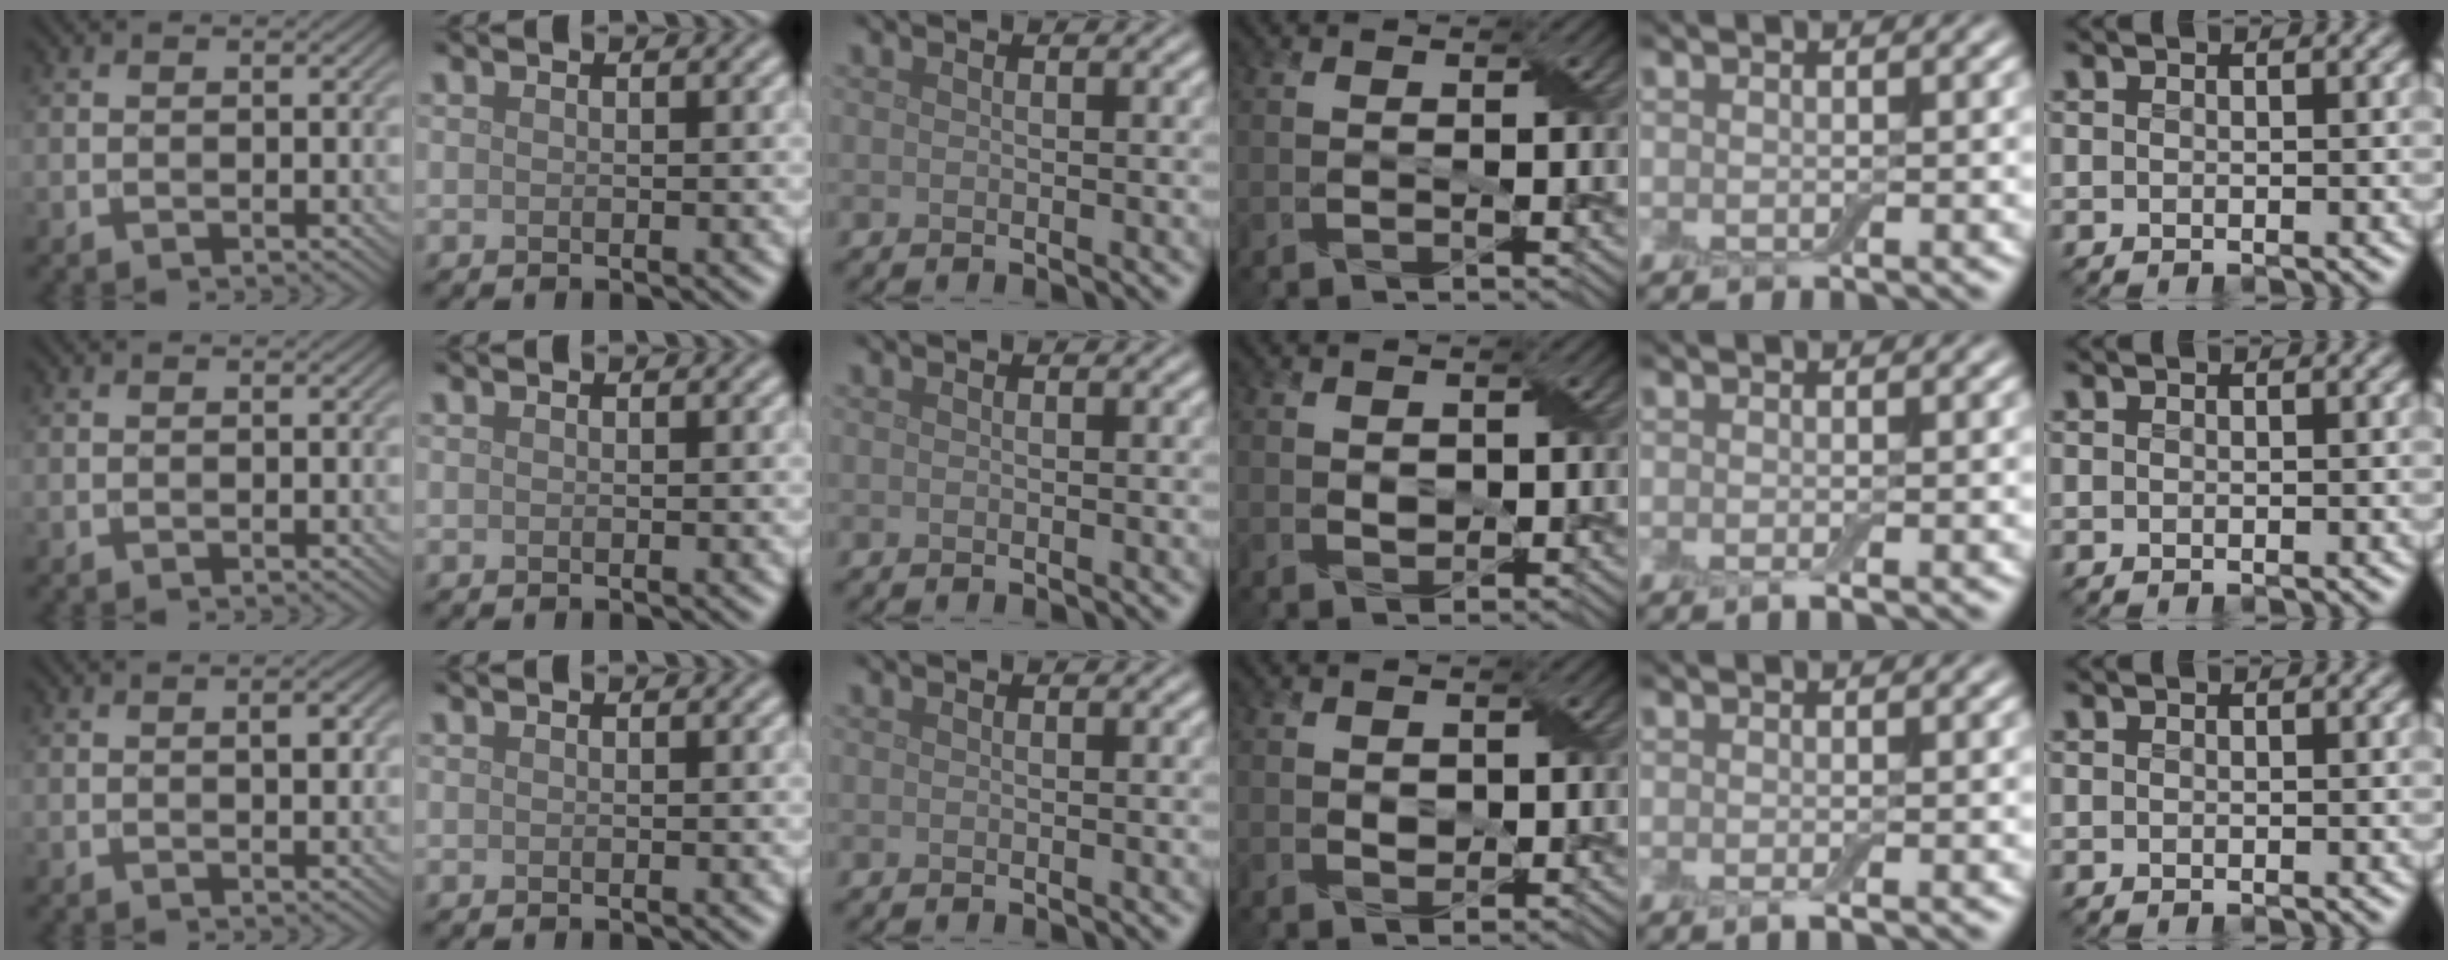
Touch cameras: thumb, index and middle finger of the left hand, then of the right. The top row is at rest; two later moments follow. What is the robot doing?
{"motion": "peel", "object": "small bumper sticker"}